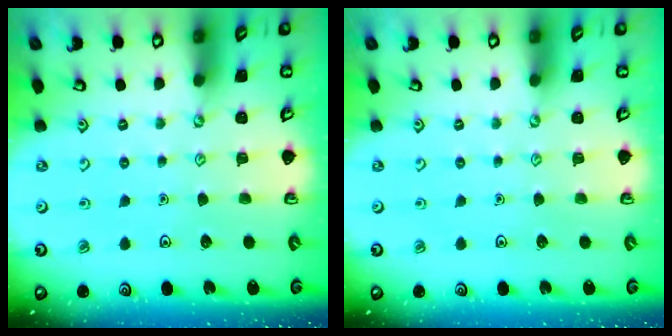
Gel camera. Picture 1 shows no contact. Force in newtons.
{"total": 0.0}